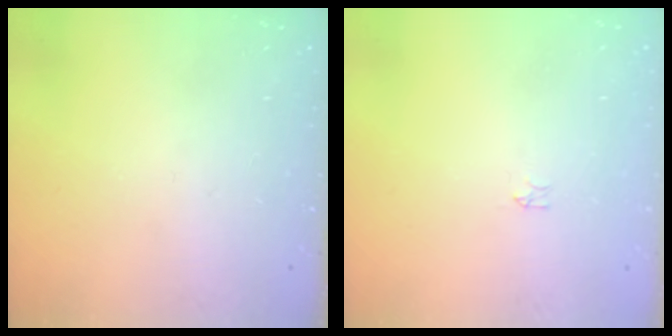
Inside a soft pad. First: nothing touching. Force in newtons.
{"total": 0.0}